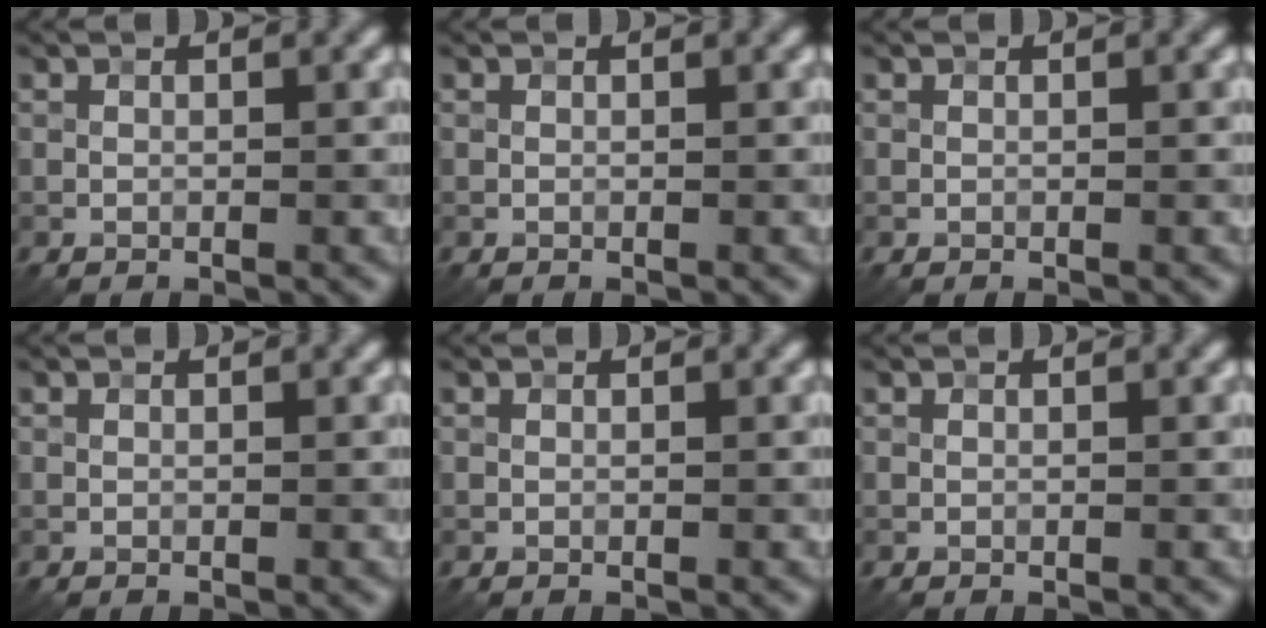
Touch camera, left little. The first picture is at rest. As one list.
[{"total": 0.0}, {"total": 0.0}, {"total": 0.0}, {"total": 0.0}, {"total": 0.0}]